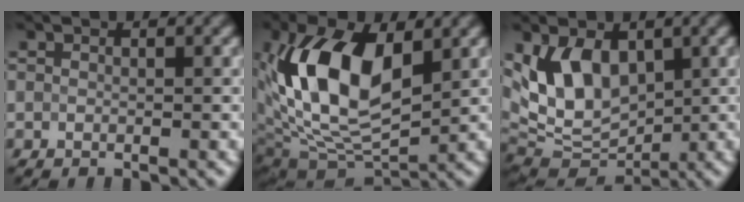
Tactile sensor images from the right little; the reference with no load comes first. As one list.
[{"total": 11.0, "force": [2.3, 5.9, 9.0], "torque": [-0.176, 0.006, 0.037]}, {"total": 7.2, "force": [2.0, 4.6, 5.2], "torque": [-0.095, -0.006, 0.034]}]